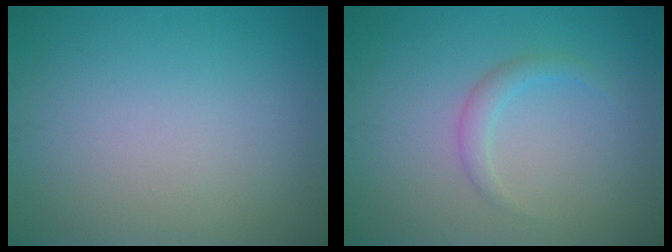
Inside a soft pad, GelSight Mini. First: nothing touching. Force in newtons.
{"total": 1.5, "press": 1.5, "slide": 0.1}